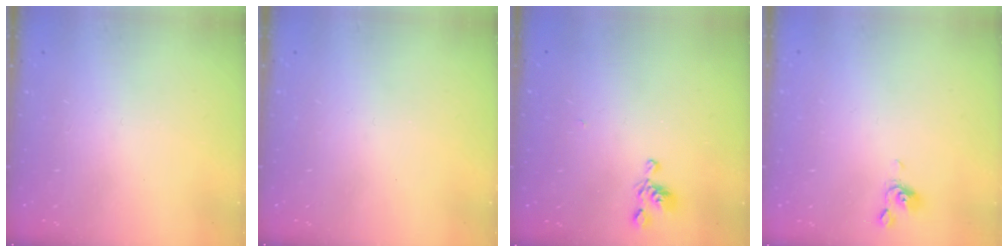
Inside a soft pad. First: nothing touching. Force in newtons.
{"total": 0.0}
{"total": 6.5, "press": 6.5, "slide": 0.4}
{"total": 0.9, "press": 0.8, "slide": 0.3}